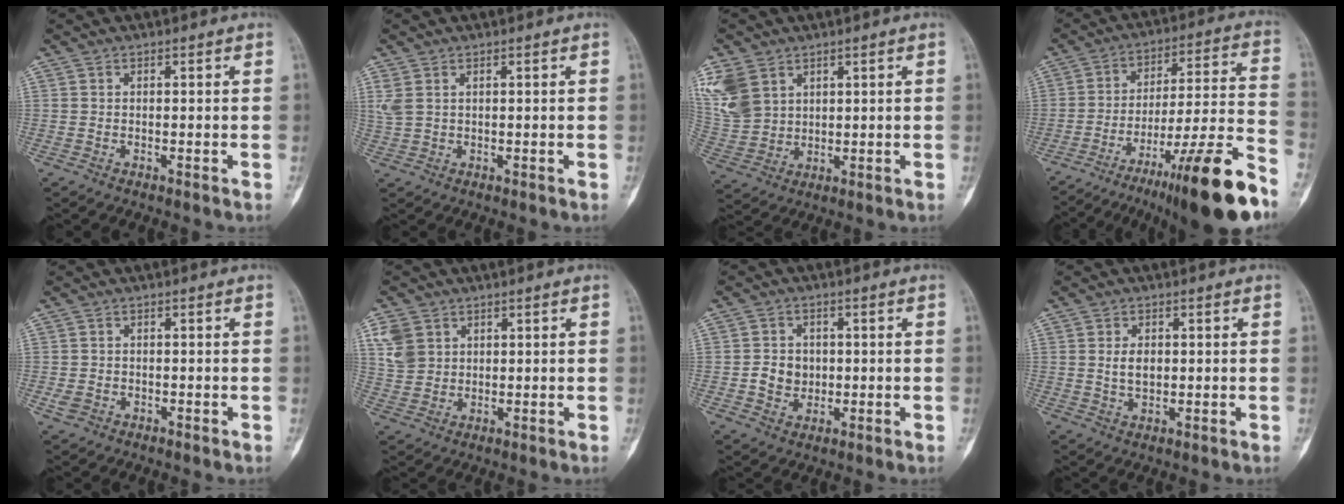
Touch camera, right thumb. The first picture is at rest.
{"total": 2.9, "force": [1.3, 1.6, 2.0], "torque": [-0.057, 0.006, 0.037]}
{"total": 10.9, "force": [5.2, 7.9, 5.5], "torque": [-0.118, -0.007, 0.124]}
{"total": 22.9, "force": [-15.2, 1.9, 17.1], "torque": [-0.226, 0.072, -0.236]}
{"total": 1.8, "force": [-0.7, 1.5, 0.8], "torque": [-0.016, 0.006, -0.009]}
{"total": 5.9, "force": [2.5, 4.6, 2.6], "torque": [-0.040, -0.003, 0.059]}
{"total": 5.1, "force": [-0.3, 4.5, 2.4], "torque": [-0.021, 0.005, -0.004]}
{"total": 3.8, "force": [0.5, 2.4, 2.9], "torque": [-0.046, -0.003, 0.014]}